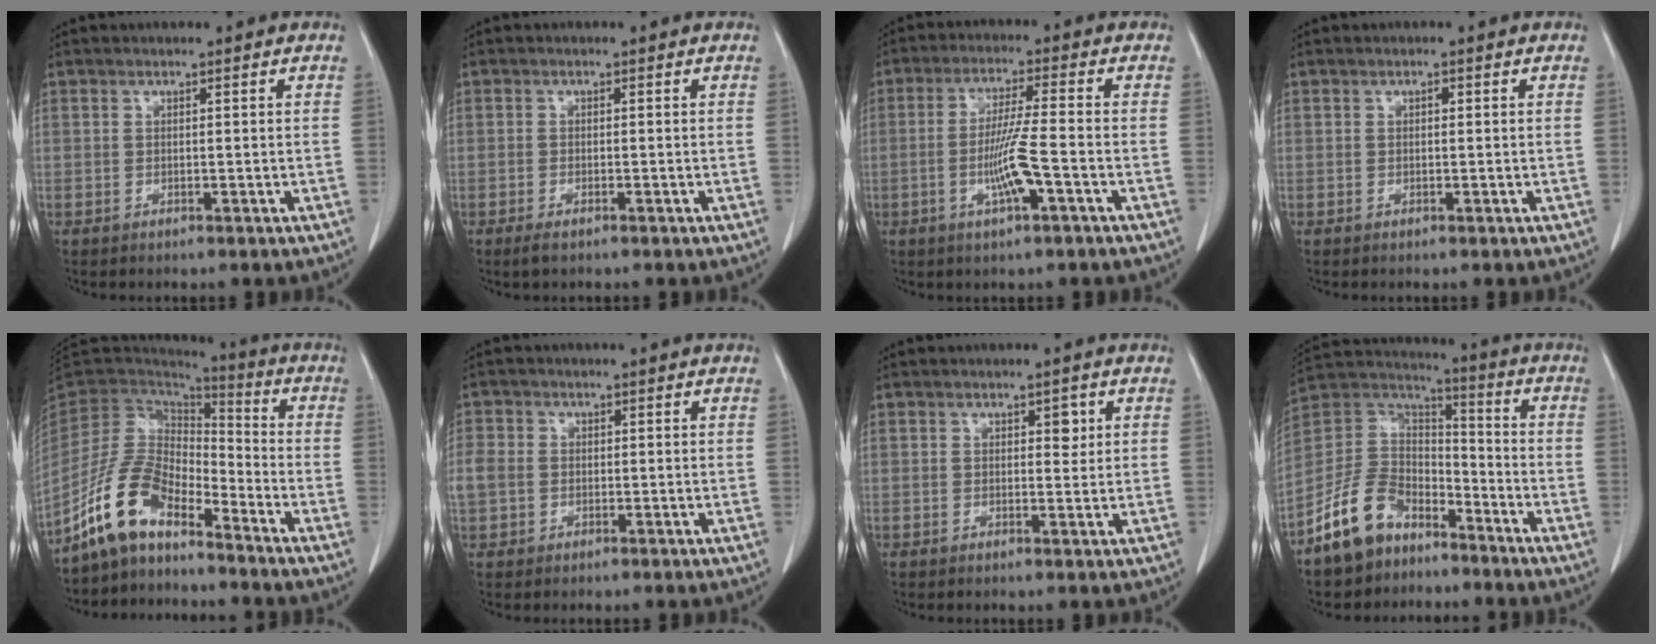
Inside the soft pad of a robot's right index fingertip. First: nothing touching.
{"total": 1.4, "force": [-1.0, 0.3, 0.9], "torque": [-0.022, -0.003, -0.016]}
{"total": 7.2, "force": [-2.2, -0.1, 6.9], "torque": [-0.133, -0.004, -0.041]}
{"total": 0.5, "force": [0.2, 0.3, 0.4], "torque": [-0.006, 0.002, 0.001]}
{"total": 10.9, "force": [-8.2, 4.2, 5.8], "torque": [-0.130, 0.023, -0.164]}
{"total": 3.9, "force": [-0.2, 3.4, 1.8], "torque": [-0.051, 0.013, -0.002]}
{"total": 2.0, "force": [0.8, 1.1, 1.5], "torque": [-0.016, 0.000, 0.011]}
{"total": 12.0, "force": [-8.2, 7.2, 5.0], "torque": [-0.117, 0.033, -0.162]}